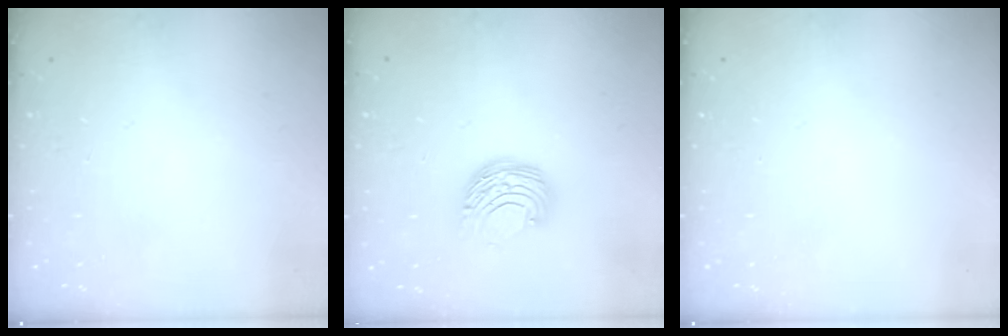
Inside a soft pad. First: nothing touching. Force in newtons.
{"total": 8.7, "press": 8.6, "slide": 0.6}
{"total": 0.0}